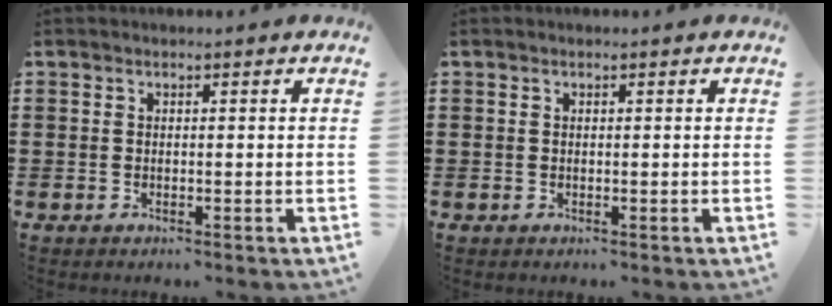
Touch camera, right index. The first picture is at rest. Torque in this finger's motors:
{"motor_torque": [-0.14, 0.04, 0.01, 0.00]}